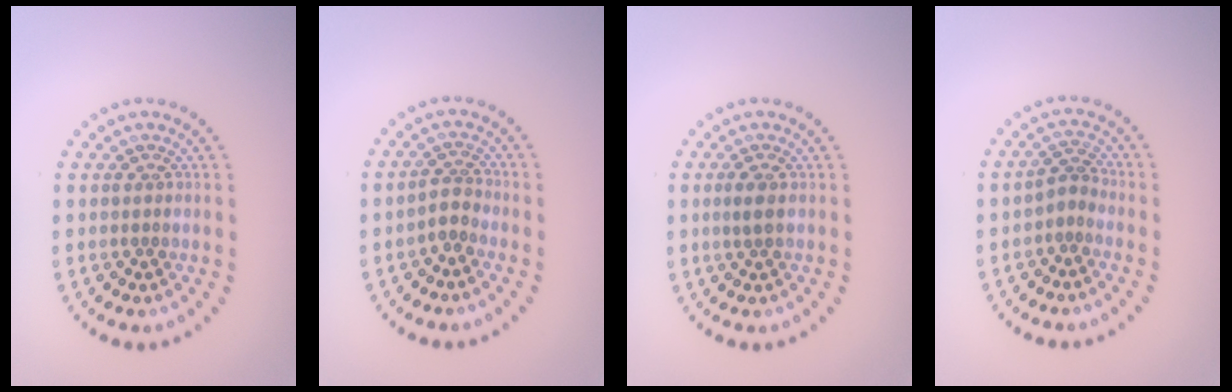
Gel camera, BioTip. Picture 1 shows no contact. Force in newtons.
{"total": 1.7, "press": 1.1, "slide": 1.3}
{"total": 1.4, "press": 1.3, "slide": 0.5}
{"total": 1.8, "press": 1.1, "slide": 1.4}